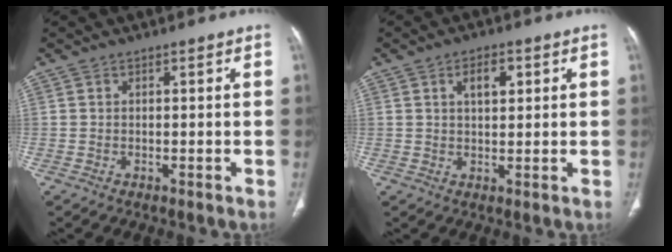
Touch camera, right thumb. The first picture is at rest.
{"total": 4.6, "force": [1.7, 2.4, 3.5], "torque": [-0.049, -0.003, 0.029]}